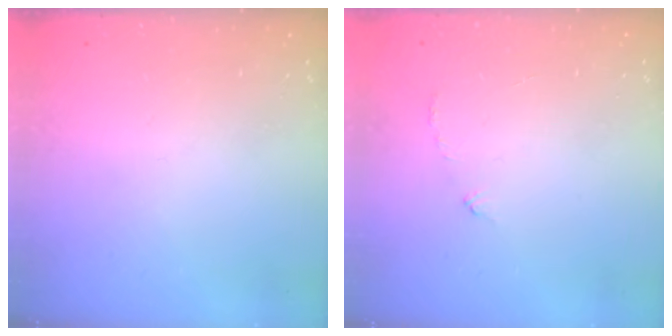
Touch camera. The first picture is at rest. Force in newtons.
{"total": 3.4, "press": 3.4, "slide": 0.3}